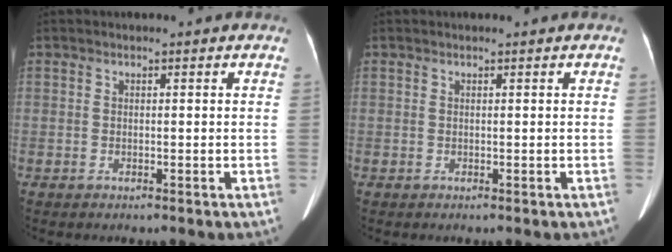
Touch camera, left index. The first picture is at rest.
{"total": 0.0}